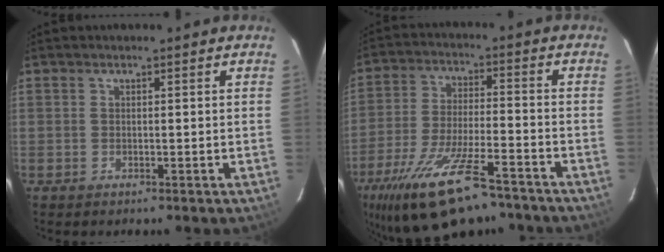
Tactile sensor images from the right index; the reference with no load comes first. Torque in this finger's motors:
{"motor_torque": [1.86, -0.28, 1.05, 0.21]}